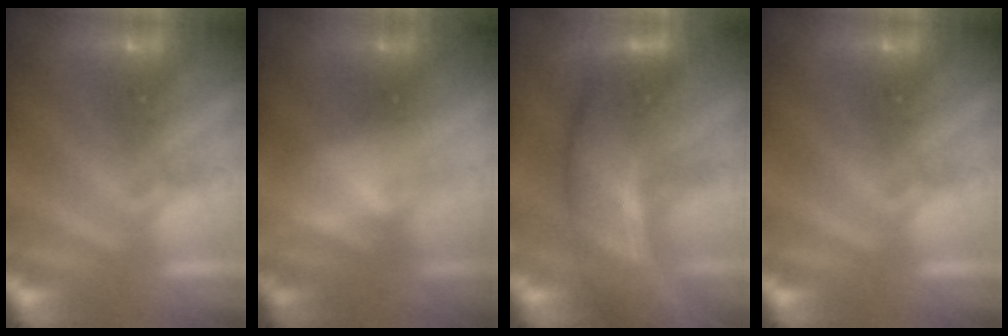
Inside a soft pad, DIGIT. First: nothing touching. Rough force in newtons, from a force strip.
{"total": 2.9}
{"total": 7.7}
{"total": 0.0}